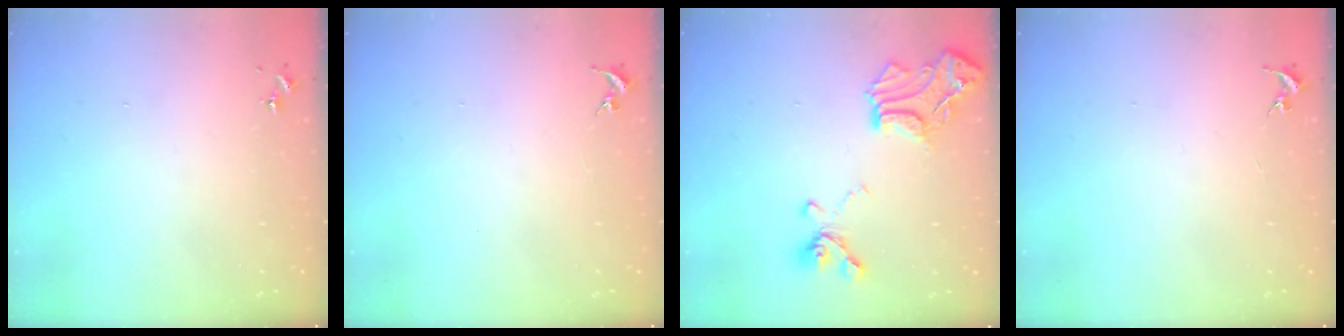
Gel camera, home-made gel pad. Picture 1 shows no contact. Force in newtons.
{"total": 0.0}
{"total": 16.9, "press": 16.9, "slide": 1.4}
{"total": 0.0}